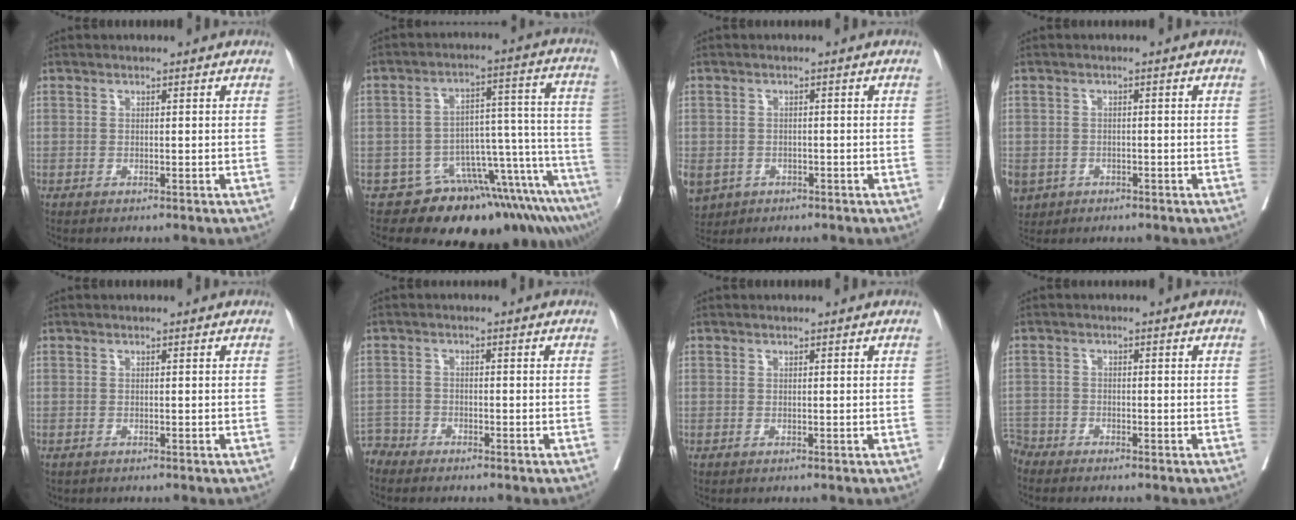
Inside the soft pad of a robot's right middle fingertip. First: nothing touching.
{"total": 15.5, "force": [-12.2, 3.2, 9.0], "torque": [-0.033, 0.077, -0.163]}
{"total": 9.2, "force": [-4.1, 7.6, 3.3], "torque": [-0.099, -0.001, -0.055]}
{"total": 7.6, "force": [-3.7, 6.1, 2.5], "torque": [-0.073, -0.001, -0.051]}
{"total": 0.8, "force": [-0.7, 0.5, 0.1], "torque": [-0.010, 0.001, -0.009]}
{"total": 2.7, "force": [-2.5, 0.6, -0.9], "torque": [0.017, -0.004, -0.051]}
{"total": 0.0}
{"total": 3.0, "force": [-2.9, 0.7, -0.6], "torque": [0.011, -0.006, -0.057]}